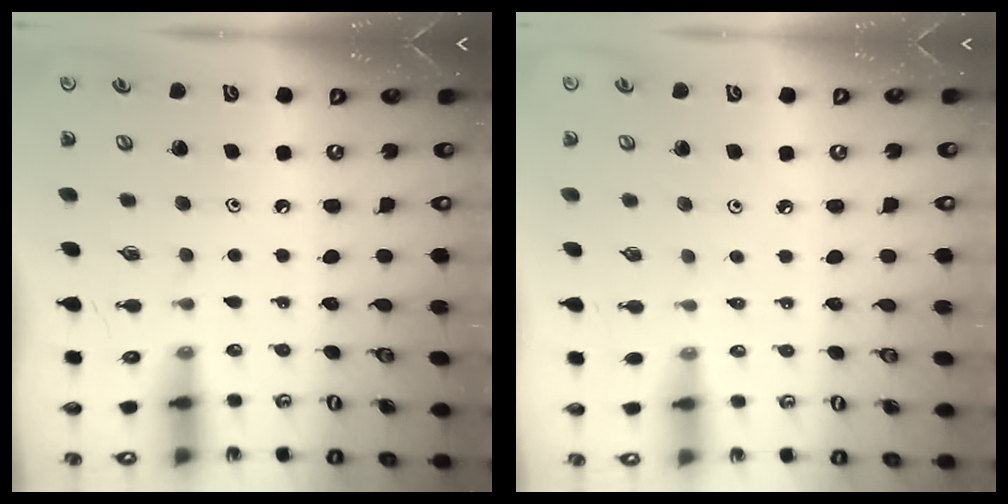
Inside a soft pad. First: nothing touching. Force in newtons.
{"total": 0.8, "press": 0.7, "slide": 0.3}